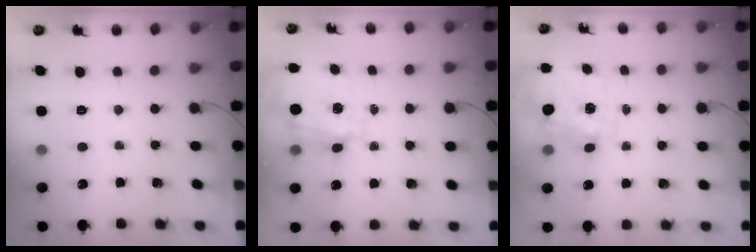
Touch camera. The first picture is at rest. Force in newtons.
{"total": 3.4, "press": 3.2, "slide": 1.0}
{"total": 8.3, "press": 8.3, "slide": 1.0}